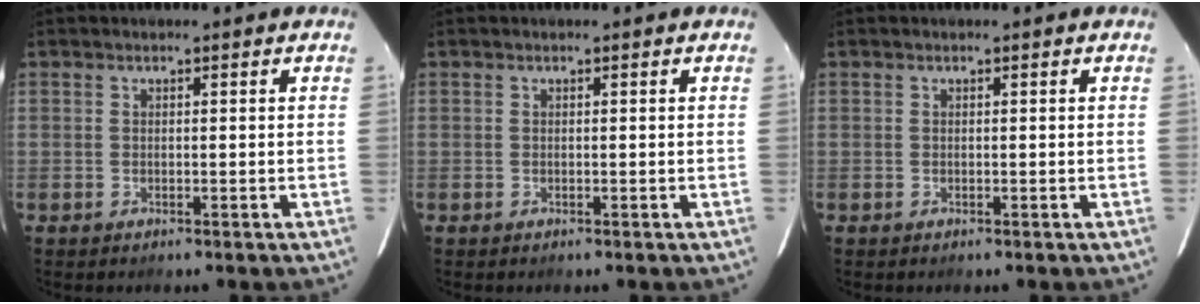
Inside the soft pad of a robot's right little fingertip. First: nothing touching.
{"total": 0.0}
{"total": 0.0}